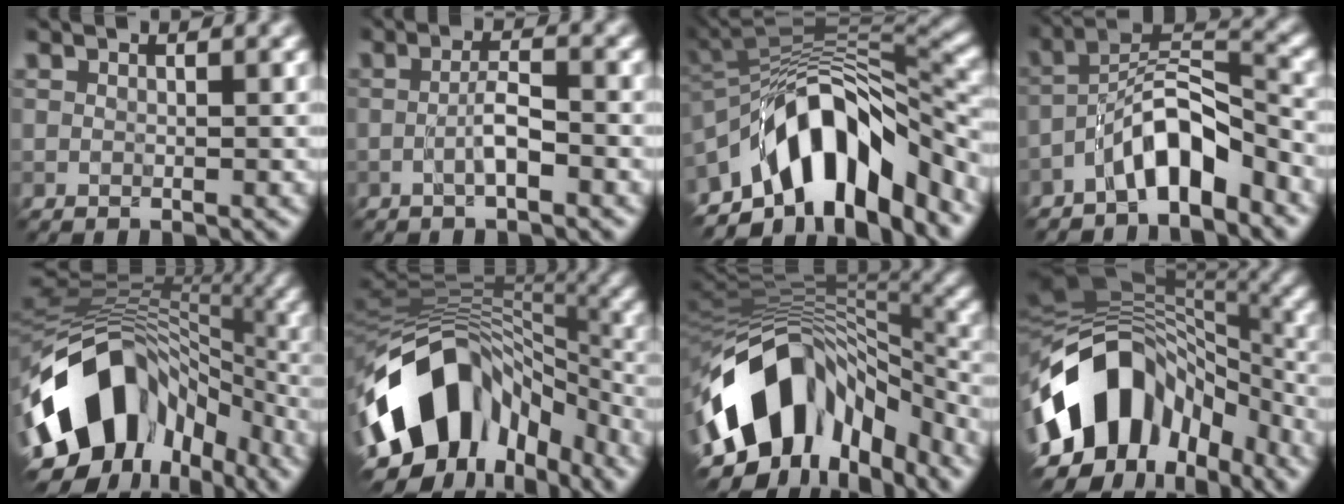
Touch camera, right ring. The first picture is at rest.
{"total": 2.4, "force": [-1.9, -0.1, 1.4], "torque": [-0.027, 0.014, -0.021]}
{"total": 13.0, "force": [-7.7, 5.9, 8.6], "torque": [-0.126, 0.020, -0.130]}
{"total": 6.3, "force": [-5.2, 1.4, 3.3], "torque": [-0.058, 0.022, -0.082]}
{"total": 14.8, "force": [-6.1, 10.3, 8.7], "torque": [-0.155, 0.019, -0.097]}
{"total": 13.8, "force": [-6.4, 9.0, 8.3], "torque": [-0.158, 0.016, -0.098]}
{"total": 13.8, "force": [-7.1, 7.9, 8.8], "torque": [-0.167, 0.023, -0.104]}
{"total": 14.1, "force": [-5.3, 9.2, 9.3], "torque": [-0.167, 0.021, -0.086]}